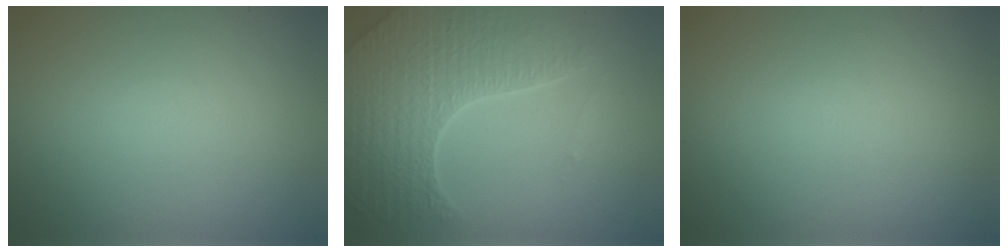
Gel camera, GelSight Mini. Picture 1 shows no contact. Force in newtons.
{"total": 6.8, "press": 5.2, "slide": 4.4}
{"total": 0.0}